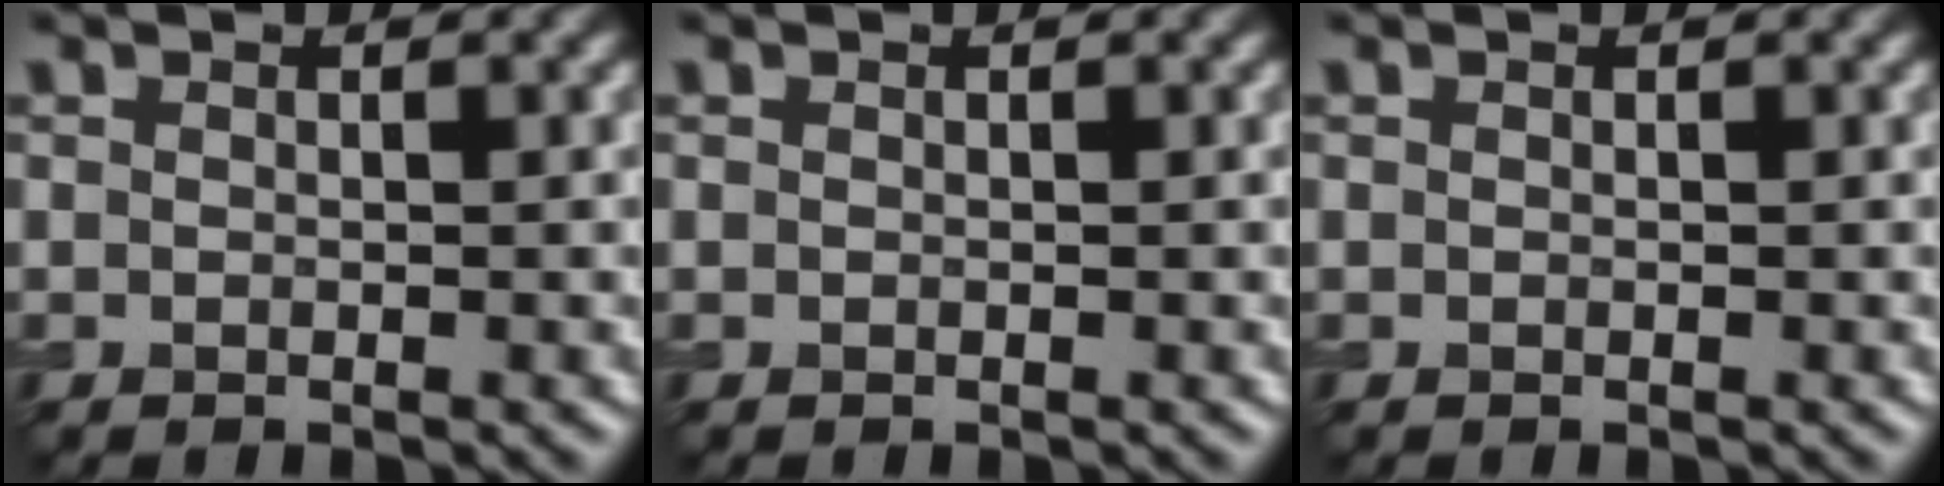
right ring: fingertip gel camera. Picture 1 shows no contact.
{"total": 0.0}
{"total": 0.0}